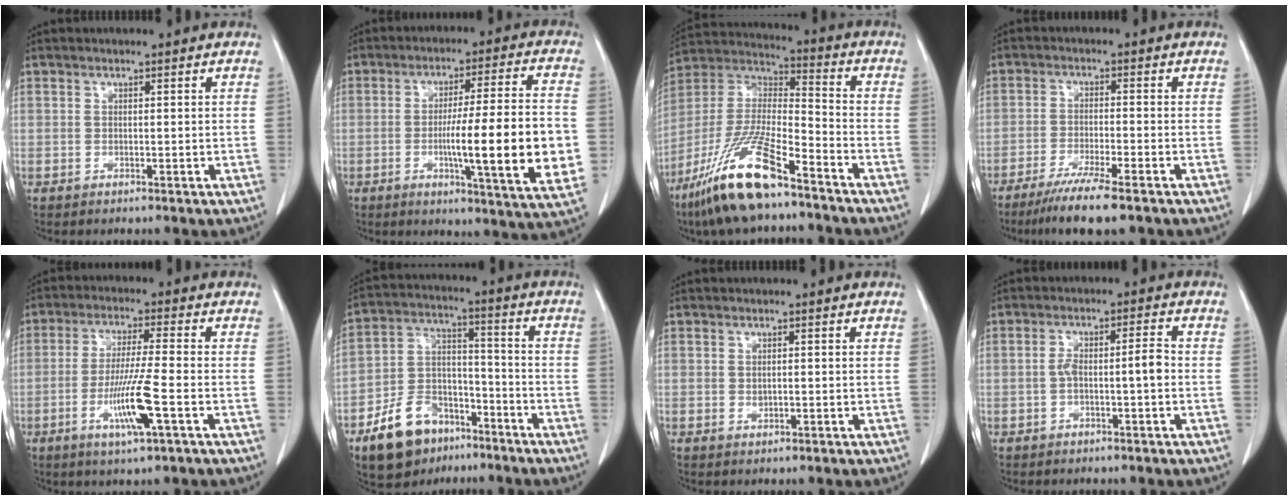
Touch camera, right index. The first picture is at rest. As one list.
[{"total": 17.6, "force": [-2.8, 0.3, 17.3], "torque": [-0.230, -0.007, -0.041]}, {"total": 17.2, "force": [-11.5, 2.9, 12.4], "torque": [-0.270, -0.024, -0.217]}, {"total": 8.1, "force": [-6.0, 0.0, 5.4], "torque": [-0.089, -0.020, -0.097]}, {"total": 9.0, "force": [-3.1, -0.4, 8.5], "torque": [-0.162, -0.015, -0.059]}, {"total": 12.5, "force": [-8.1, 7.4, 6.0], "torque": [-0.126, 0.011, -0.141]}, {"total": 0.9, "force": [0.0, 0.4, 0.7], "torque": [-0.013, -0.002, 0.002]}, {"total": 4.3, "force": [-0.9, 0.7, 4.2], "torque": [-0.075, 0.018, -0.011]}]